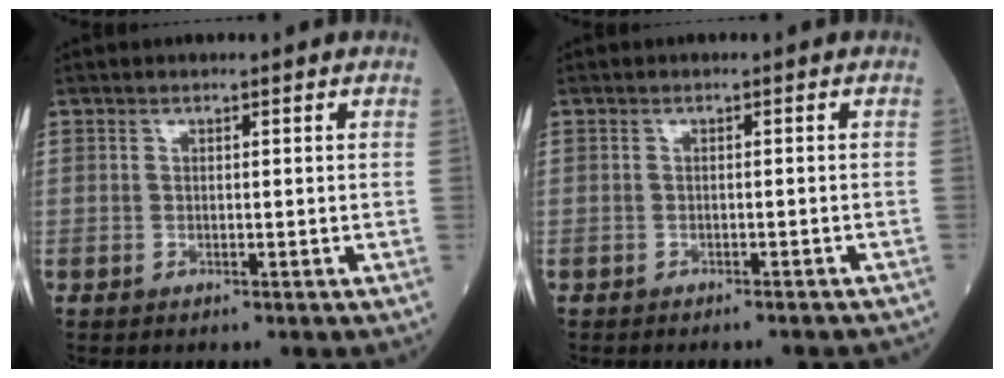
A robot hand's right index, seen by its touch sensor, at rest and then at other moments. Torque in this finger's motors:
{"motor_torque": [-0.13, -0.03, 0.04, -0.02]}